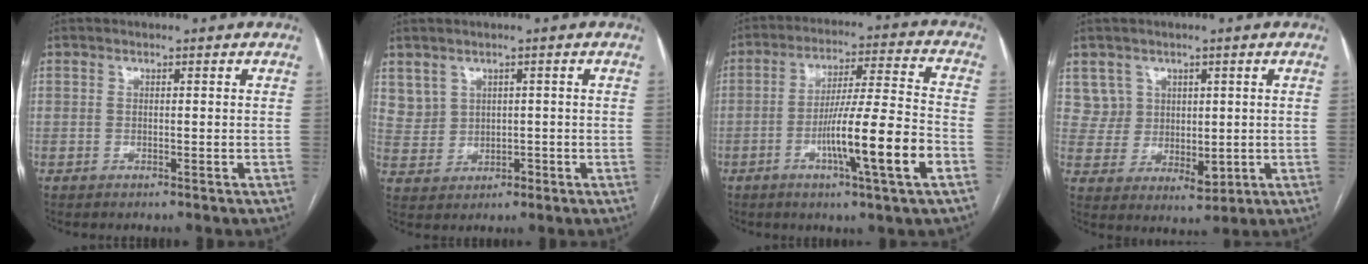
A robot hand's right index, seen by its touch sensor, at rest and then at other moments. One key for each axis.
{"total": 3.9, "fx": 1.1, "fy": 3.7, "fz": 0.8, "tx": -0.013, "ty": 0.010, "tz": 0.034}
{"total": 13.7, "fx": -4.9, "fy": -0.5, "fz": 12.8, "tx": -0.218, "ty": -0.003, "tz": -0.082}
{"total": 6.5, "fx": 2.8, "fy": 5.8, "fz": 1.0, "tx": -0.022, "ty": 0.013, "tz": 0.070}